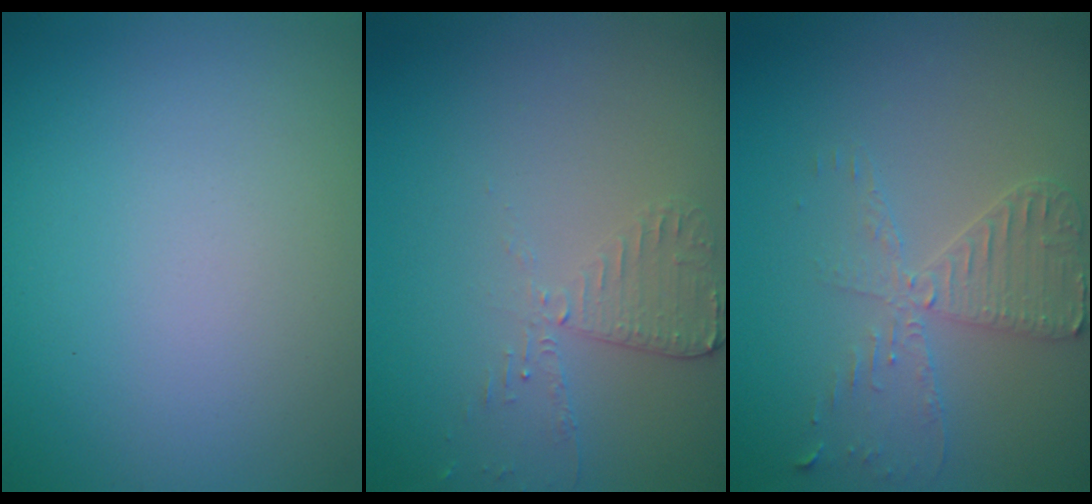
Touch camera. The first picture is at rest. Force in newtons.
{"total": 2.0, "press": 2.0, "slide": 0.3}
{"total": 3.3, "press": 2.8, "slide": 1.7}